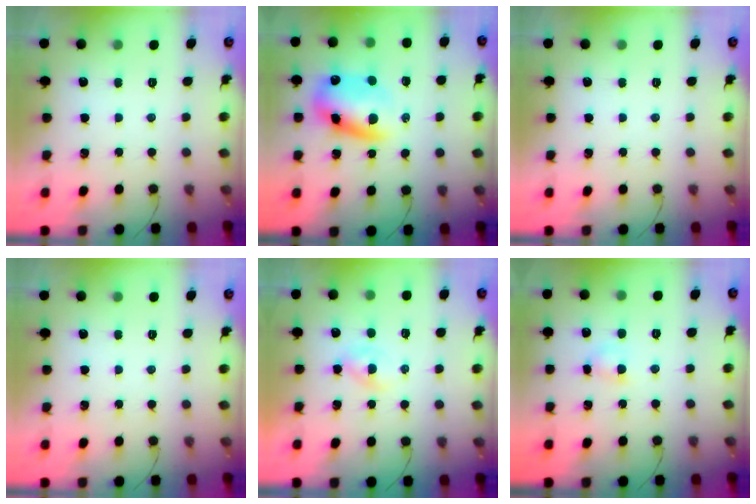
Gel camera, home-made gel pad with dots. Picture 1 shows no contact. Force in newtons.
{"total": 10.6, "press": 10.4, "slide": 2.5}
{"total": 0.0}
{"total": 0.0}
{"total": 1.9, "press": 1.6, "slide": 0.9}
{"total": 3.9, "press": 3.6, "slide": 1.4}